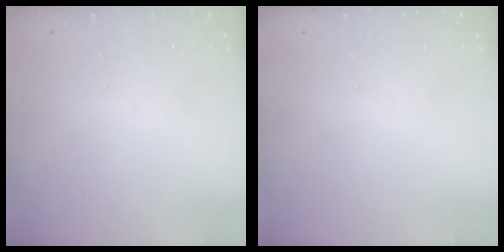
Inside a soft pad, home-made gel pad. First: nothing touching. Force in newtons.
{"total": 0.0}